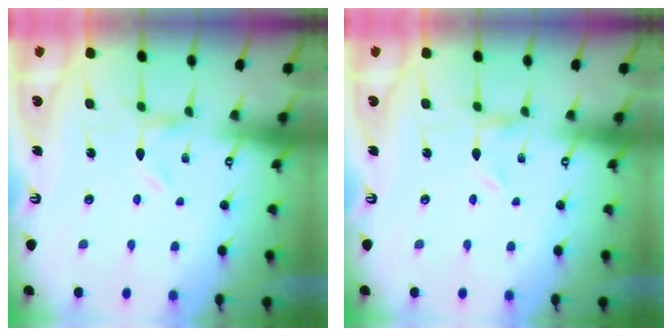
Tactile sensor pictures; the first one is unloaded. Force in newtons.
{"total": 0.0}